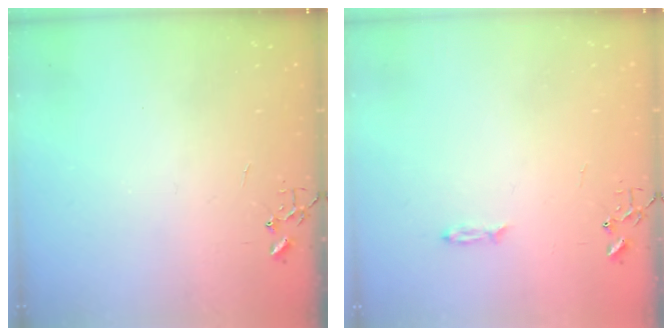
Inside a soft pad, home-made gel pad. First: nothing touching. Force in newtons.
{"total": 2.7, "press": 2.7, "slide": 0.4}